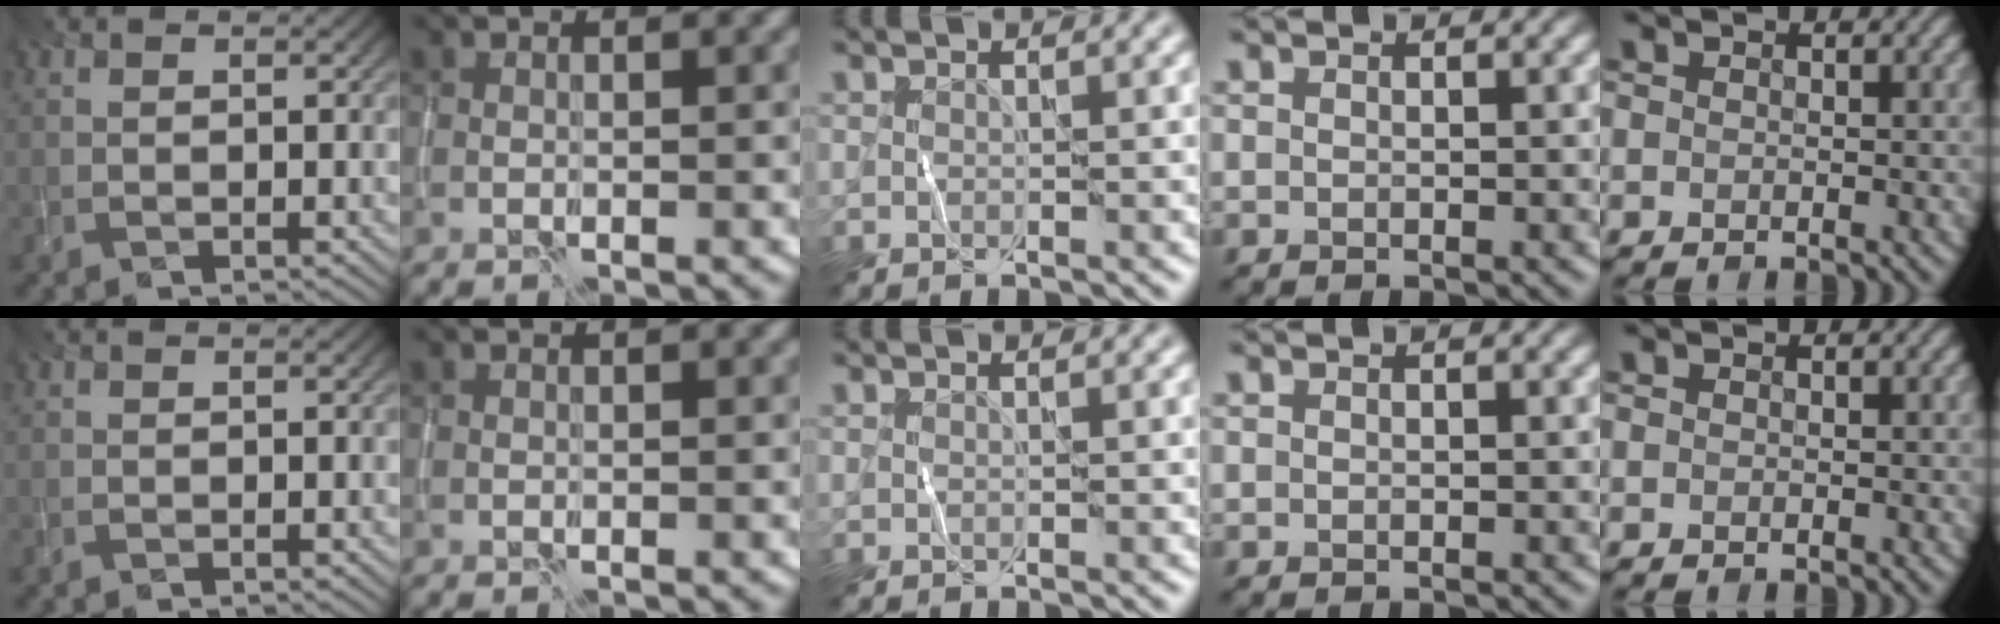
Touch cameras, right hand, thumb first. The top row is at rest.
{}